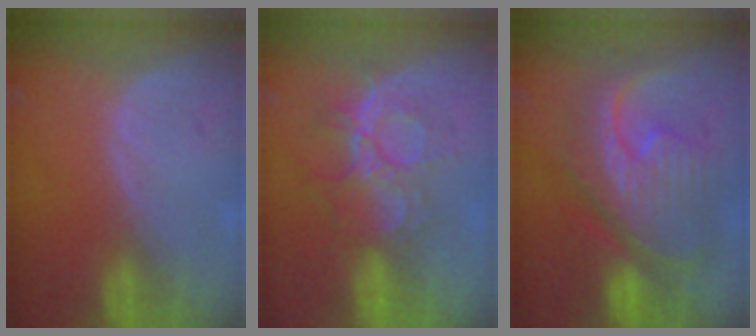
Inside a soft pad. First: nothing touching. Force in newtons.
{"total": 9.4, "press": 8.0, "slide": 5.0}
{"total": 12.4, "press": 12.4, "slide": 1.4}